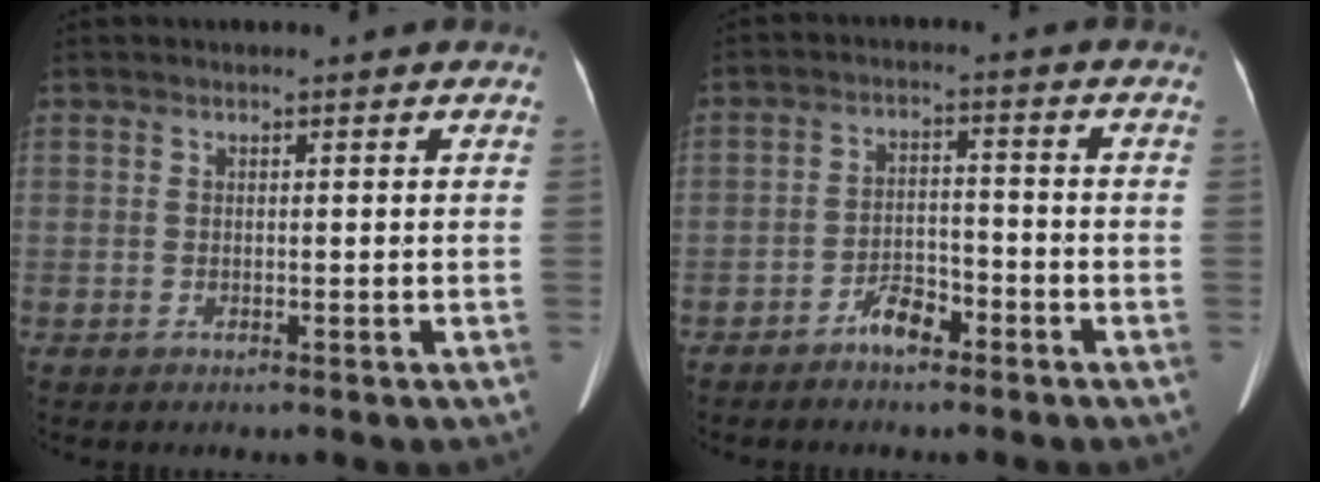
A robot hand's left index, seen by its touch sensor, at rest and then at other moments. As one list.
[{"total": 4.3, "force": [-3.2, 1.6, 2.3], "torque": [-0.045, 0.010, -0.056]}]